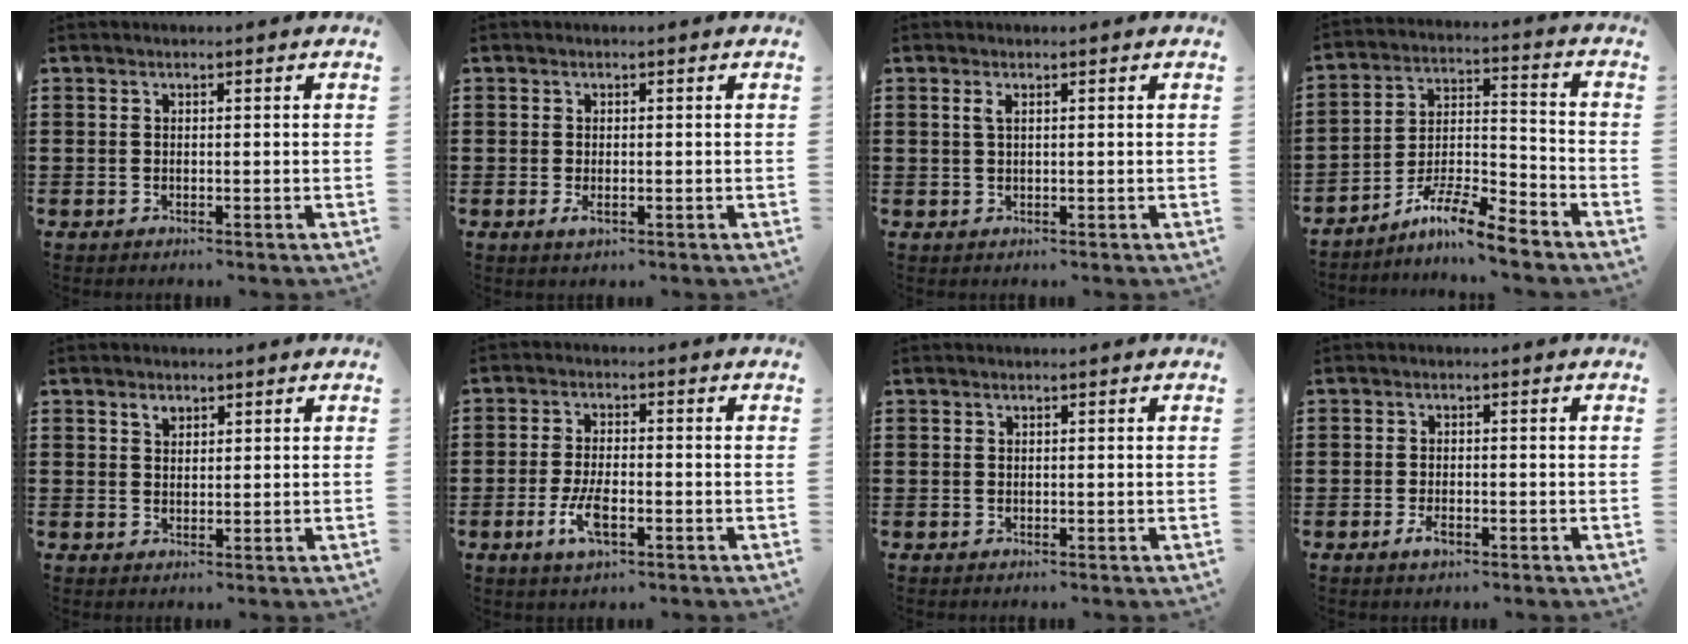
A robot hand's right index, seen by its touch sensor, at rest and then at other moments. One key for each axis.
{"total": 1.4, "fx": -0.3, "fy": 0.5, "fz": 1.2, "tx": -0.030, "ty": -0.005, "tz": -0.007}
{"total": 1.2, "fx": 0.4, "fy": 0.3, "fz": 1.1, "tx": -0.022, "ty": 0.003, "tz": 0.005}
{"total": 9.0, "fx": -7.7, "fy": 0.9, "fz": 4.5, "tx": -0.085, "ty": 0.014, "tz": -0.149}
{"total": 1.6, "fx": 1.1, "fy": 1.0, "fz": 0.6, "tx": -0.015, "ty": 0.002, "tz": 0.021}
{"total": 5.4, "fx": -2.1, "fy": 2.1, "fz": 4.6, "tx": -0.101, "ty": -0.003, "tz": -0.043}
{"total": 0.0}
{"total": 2.1, "fx": -1.0, "fy": 0.8, "fz": 1.6, "tx": -0.037, "ty": -0.003, "tz": -0.021}